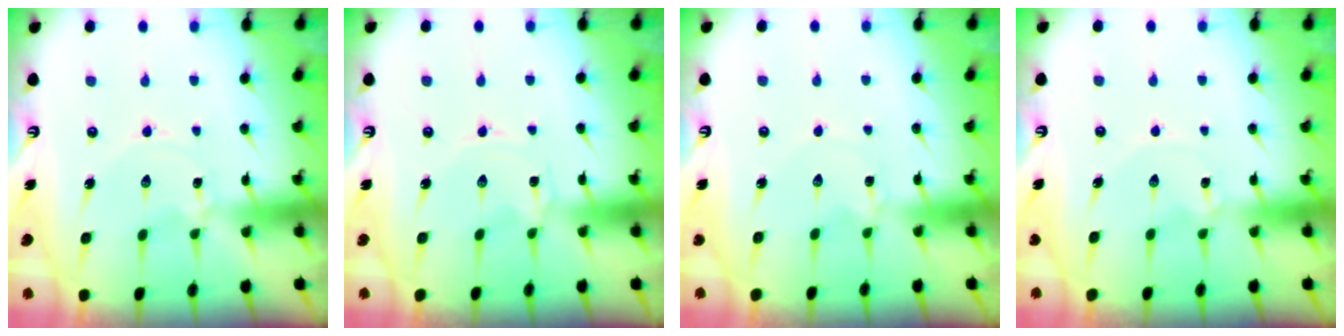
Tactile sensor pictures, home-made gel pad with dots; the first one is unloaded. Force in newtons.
{"total": 0.0}
{"total": 1.8, "press": 1.8, "slide": 0.2}
{"total": 0.0}